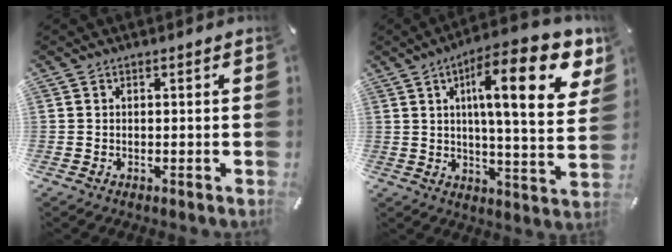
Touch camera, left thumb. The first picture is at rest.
{"total": 20.3, "force": [8.4, 5.6, 17.6], "torque": [-0.266, -0.032, 0.117]}